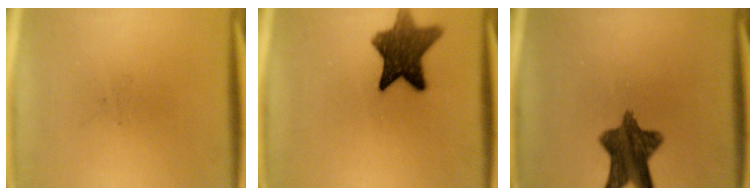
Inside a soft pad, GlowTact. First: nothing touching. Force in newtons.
{"total": 10.5}
{"total": 10.3}